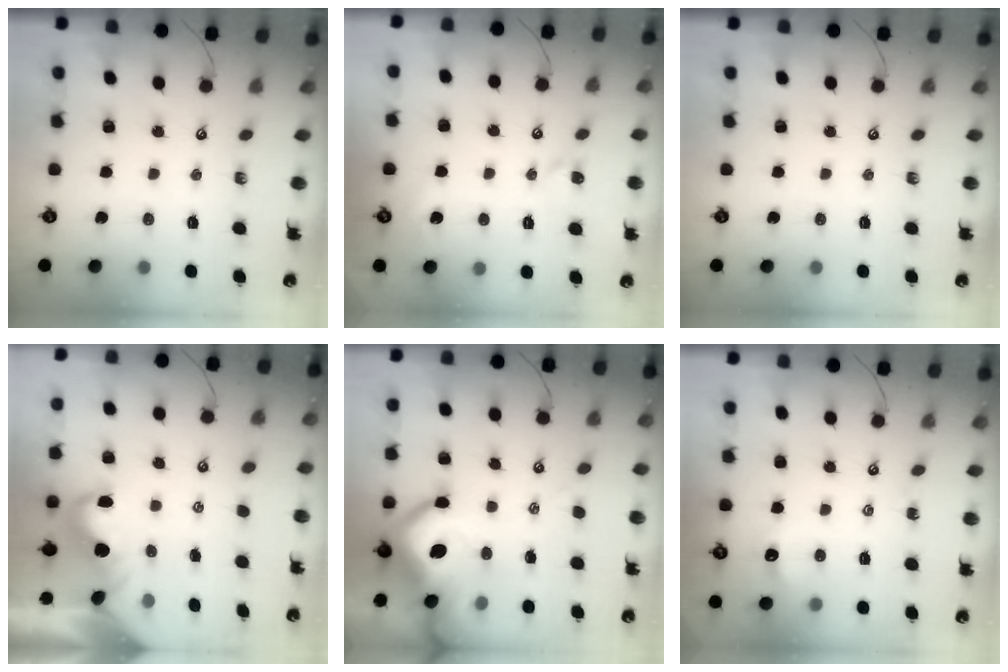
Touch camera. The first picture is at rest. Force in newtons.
{"total": 3.4, "press": 3.3, "slide": 0.5}
{"total": 0.0}
{"total": 1.9, "press": 1.9, "slide": 0.6}
{"total": 12.6, "press": 12.5, "slide": 1.9}
{"total": 2.0, "press": 2.0, "slide": 0.5}